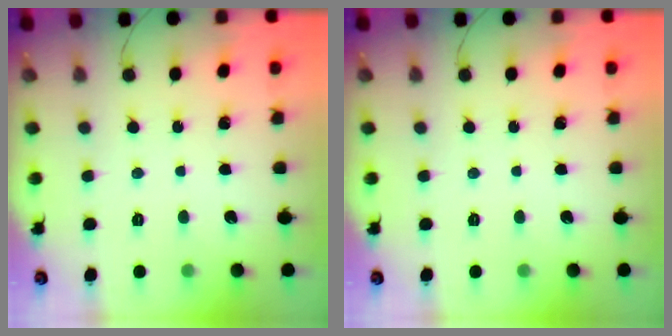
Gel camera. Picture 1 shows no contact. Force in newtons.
{"total": 0.0}